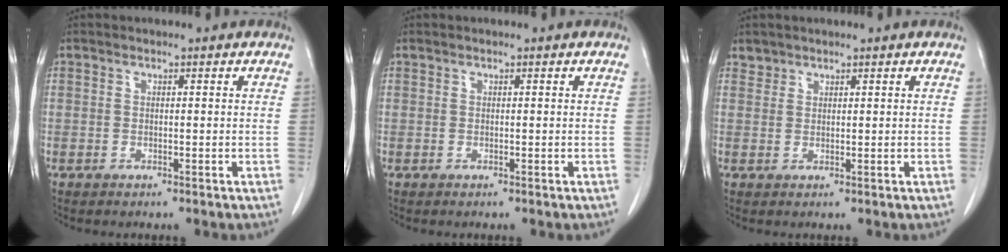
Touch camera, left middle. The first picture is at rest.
{"total": 0.0}
{"total": 1.2, "force": [1.0, 0.5, -0.3], "torque": [0.009, 0.004, 0.017]}